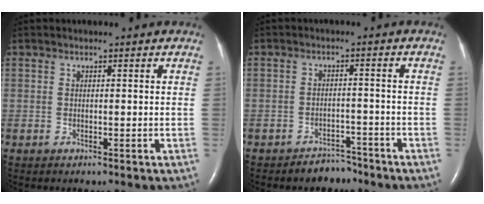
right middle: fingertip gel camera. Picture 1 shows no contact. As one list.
[{"total": 3.3, "force": [-3.0, 1.4, 0.0], "torque": [-0.003, 0.003, -0.043]}]